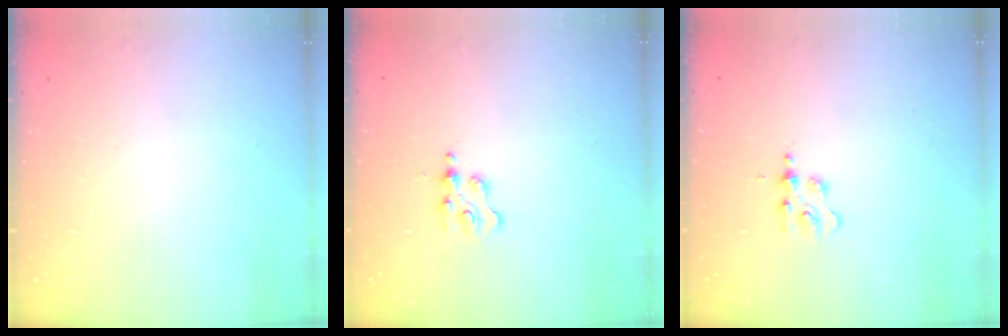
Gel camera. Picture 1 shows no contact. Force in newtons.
{"total": 1.3, "press": 1.3, "slide": 0.2}
{"total": 3.7, "press": 3.7, "slide": 0.5}